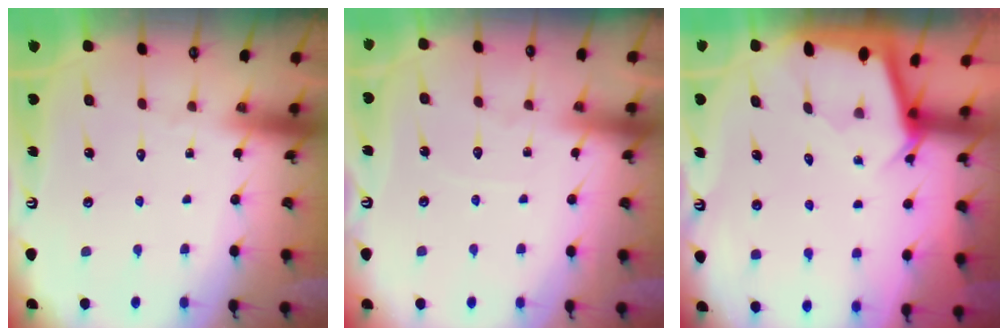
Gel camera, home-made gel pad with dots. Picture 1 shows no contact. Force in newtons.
{"total": 3.4, "press": 3.4, "slide": 0.5}
{"total": 2.3, "press": 2.3, "slide": 0.2}